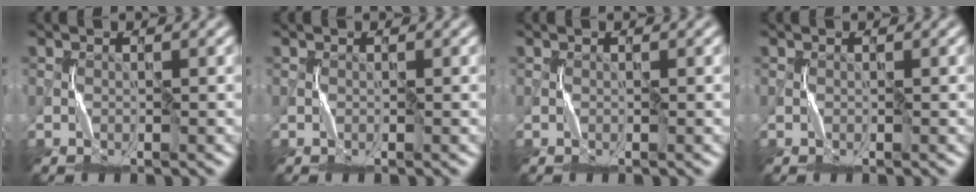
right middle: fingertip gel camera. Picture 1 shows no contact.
{"total": 0.0}
{"total": 0.0}
{"total": 0.0}